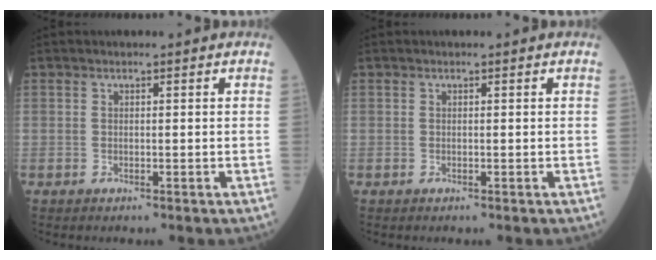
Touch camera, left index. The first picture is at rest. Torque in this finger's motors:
{"motor_torque": [-0.37, 0.00, -0.07, -0.01]}